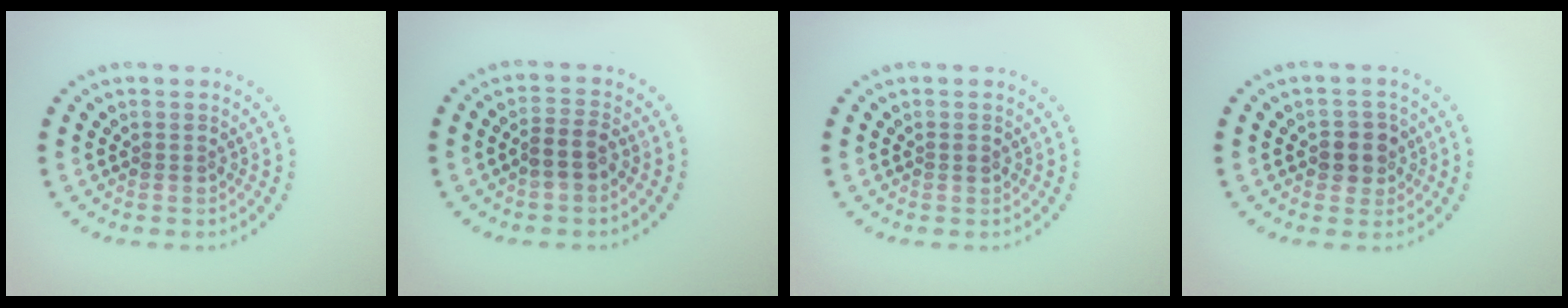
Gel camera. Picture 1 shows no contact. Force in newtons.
{"total": 2.2, "press": 1.9, "slide": 1.0}
{"total": 0.7, "press": 0.7, "slide": 0.1}
{"total": 2.6, "press": 2.4, "slide": 0.8}